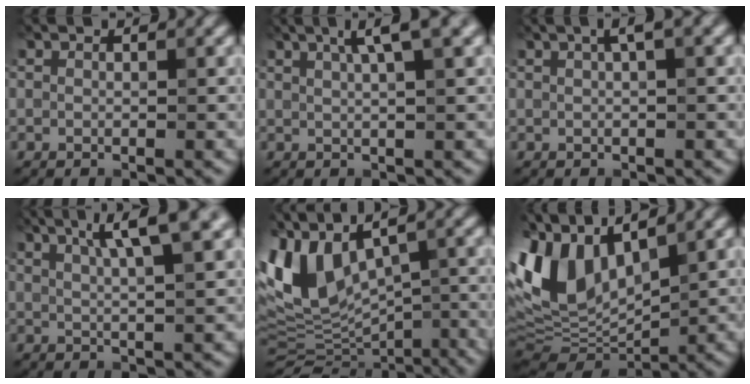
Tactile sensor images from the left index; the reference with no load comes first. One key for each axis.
{"total": 4.4, "fx": 2.3, "fy": 0.7, "fz": 3.7, "tx": -0.055, "ty": 0.011, "tz": 0.037}
{"total": 2.5, "fx": 1.1, "fy": 0.4, "fz": 2.2, "tx": -0.033, "ty": 0.010, "tz": 0.017}
{"total": 5.9, "fx": 3.1, "fy": 1.1, "fz": 4.9, "tx": -0.067, "ty": 0.017, "tz": 0.046}
{"total": 9.2, "fx": 1.6, "fy": 5.7, "fz": 7.1, "tx": -0.142, "ty": -0.001, "tz": 0.034}
{"total": 10.2, "fx": 3.6, "fy": 5.4, "fz": 7.9, "tx": -0.188, "ty": 0.010, "tz": 0.060}